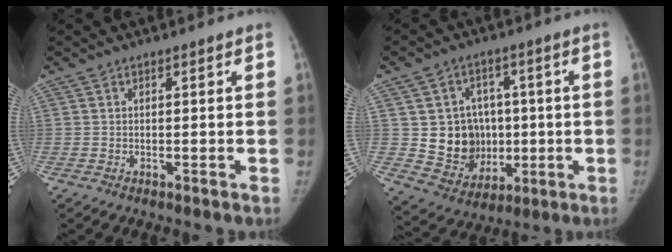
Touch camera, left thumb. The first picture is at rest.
{"total": 12.6, "force": [0.2, 11.3, 5.6], "torque": [-0.044, 0.002, 0.027]}